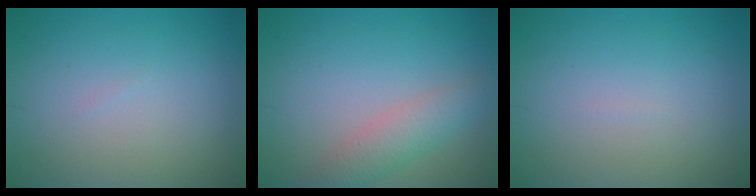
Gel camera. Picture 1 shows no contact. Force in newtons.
{"total": 3.0, "press": 3.0, "slide": 0.1}
{"total": 0.0}